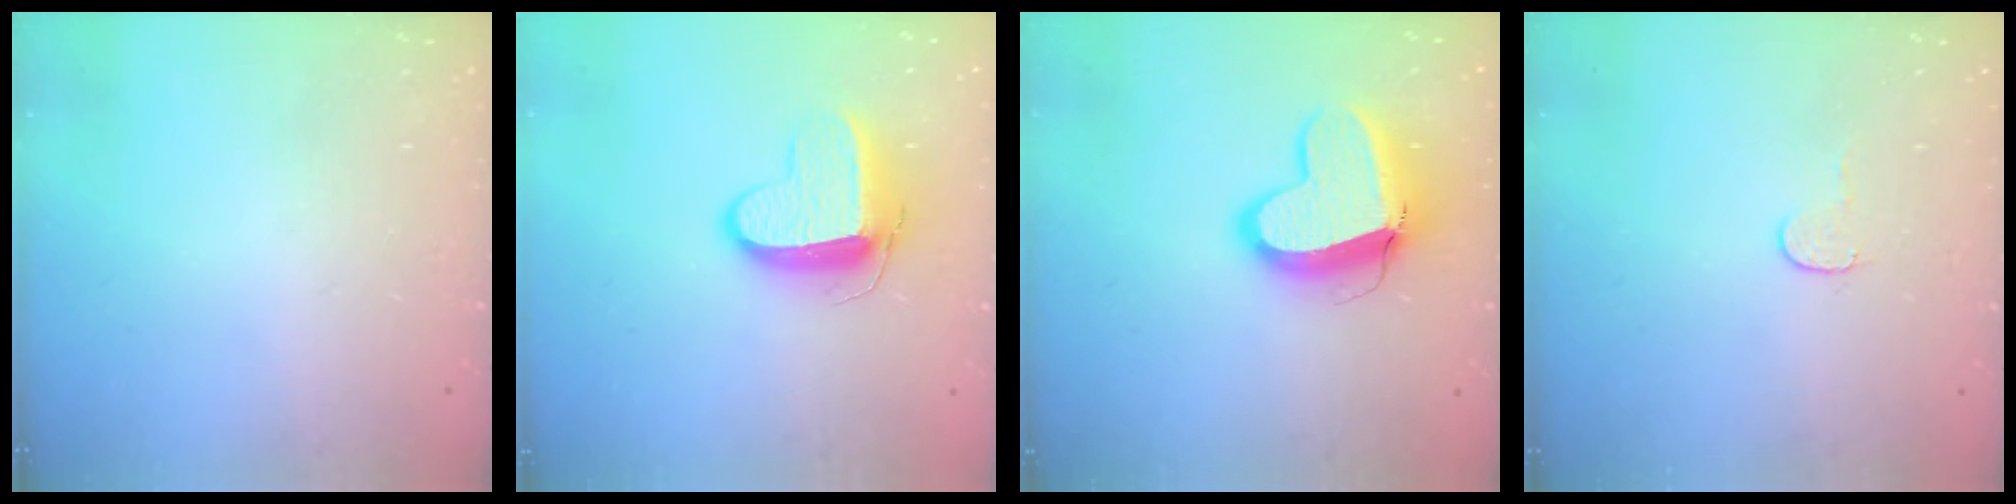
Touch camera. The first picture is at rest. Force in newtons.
{"total": 10.7, "press": 10.6, "slide": 1.1}
{"total": 15.6, "press": 15.5, "slide": 1.5}
{"total": 4.0, "press": 4.0, "slide": 0.5}